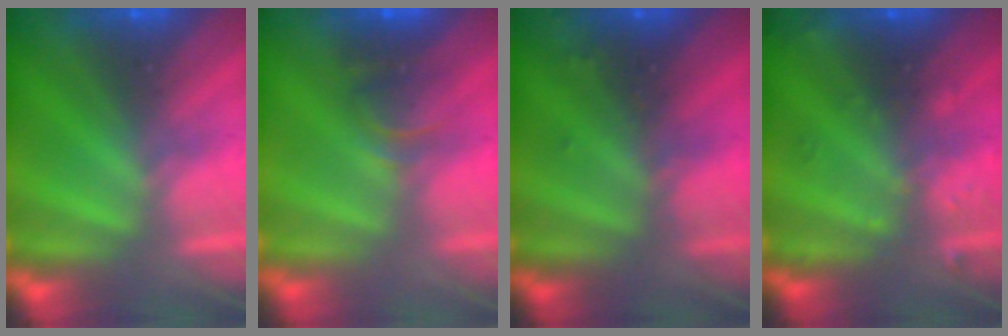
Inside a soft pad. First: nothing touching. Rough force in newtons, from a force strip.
{"total": 2.3}
{"total": 6.6}
{"total": 2.4}